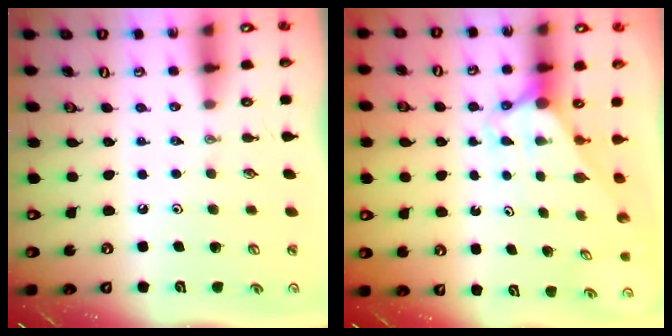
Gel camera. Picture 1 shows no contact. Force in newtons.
{"total": 3.0, "press": 3.0, "slide": 0.0}